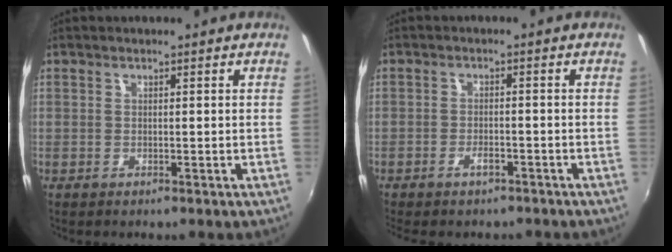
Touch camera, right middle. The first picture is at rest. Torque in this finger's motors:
{"motor_torque": [1.13, -1.02, 0.24, 0.13]}